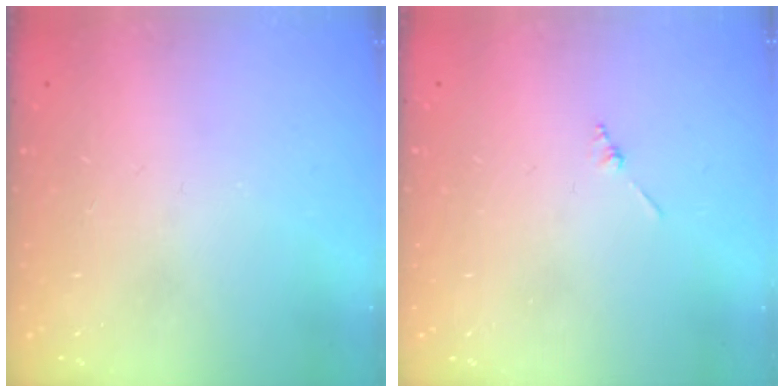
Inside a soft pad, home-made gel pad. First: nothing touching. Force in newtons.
{"total": 0.8, "press": 0.8, "slide": 0.2}